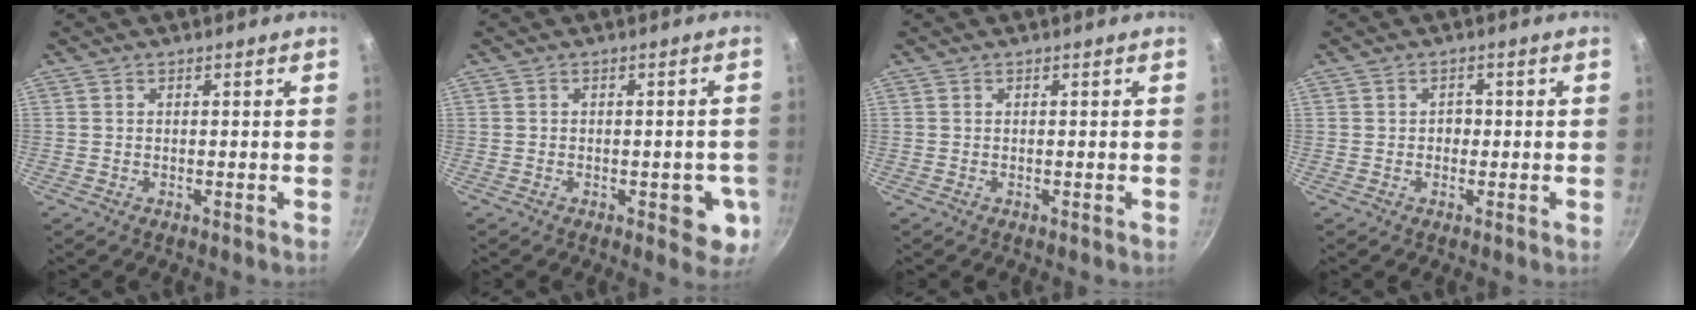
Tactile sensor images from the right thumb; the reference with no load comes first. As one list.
[{"total": 6.6, "force": [-1.8, 3.3, 5.4], "torque": [-0.034, 0.000, -0.022]}, {"total": 0.0}, {"total": 1.8, "force": [-0.2, 1.6, 0.8], "torque": [0.002, 0.007, -0.004]}]